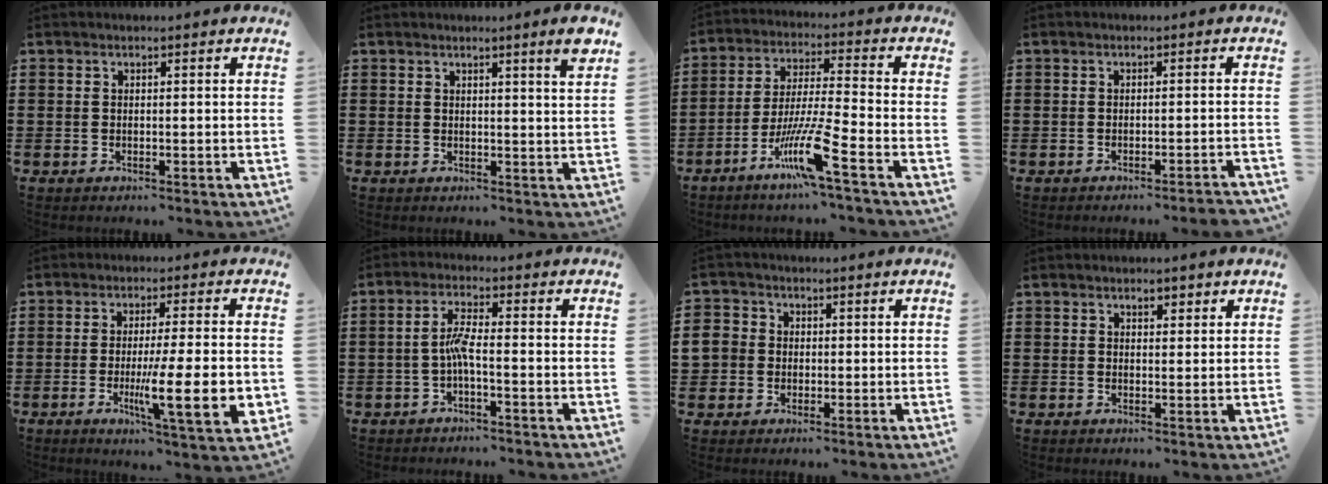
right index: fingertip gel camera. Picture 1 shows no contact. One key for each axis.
{"total": 3.1, "fx": 2.2, "fy": -0.5, "fz": 2.2, "tx": -0.031, "ty": -0.010, "tz": 0.034}
{"total": 10.3, "fx": -6.1, "fy": 0.2, "fz": 8.3, "tx": -0.175, "ty": -0.010, "tz": -0.120}
{"total": 1.5, "fx": -1.3, "fy": -0.3, "fz": 0.7, "tx": -0.011, "ty": -0.001, "tz": -0.024}
{"total": 11.8, "fx": -2.1, "fy": 1.7, "fz": 11.5, "tx": -0.186, "ty": -0.019, "tz": -0.036}
{"total": 3.7, "fx": -1.2, "fy": 0.4, "fz": 3.4, "tx": -0.073, "ty": 0.000, "tz": -0.027}
{"total": 4.0, "fx": 0.0, "fy": 3.8, "fz": 1.1, "tx": -0.051, "ty": 0.007, "tz": -0.006}
{"total": 1.7, "fx": 1.2, "fy": 0.8, "fz": 0.9, "tx": -0.011, "ty": 0.001, "tz": 0.021}